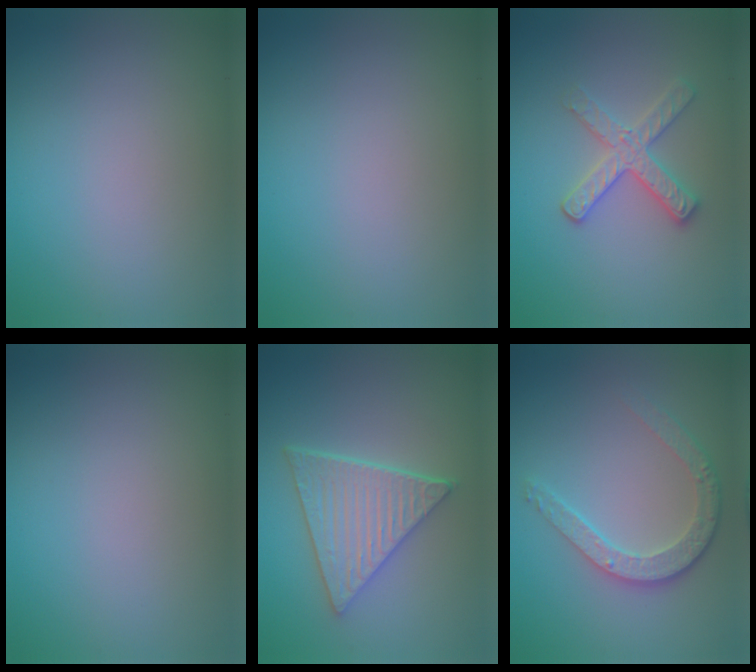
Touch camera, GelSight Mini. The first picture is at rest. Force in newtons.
{"total": 0.0}
{"total": 3.0, "press": 2.8, "slide": 1.0}
{"total": 0.0}
{"total": 5.6, "press": 4.5, "slide": 3.4}
{"total": 3.8, "press": 3.0, "slide": 2.3}